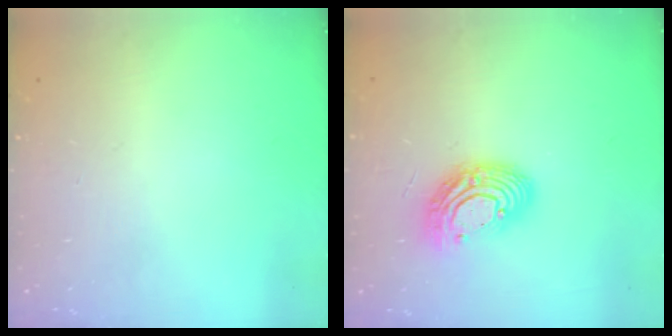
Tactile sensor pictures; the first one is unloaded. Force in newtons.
{"total": 12.3, "press": 12.3, "slide": 1.0}